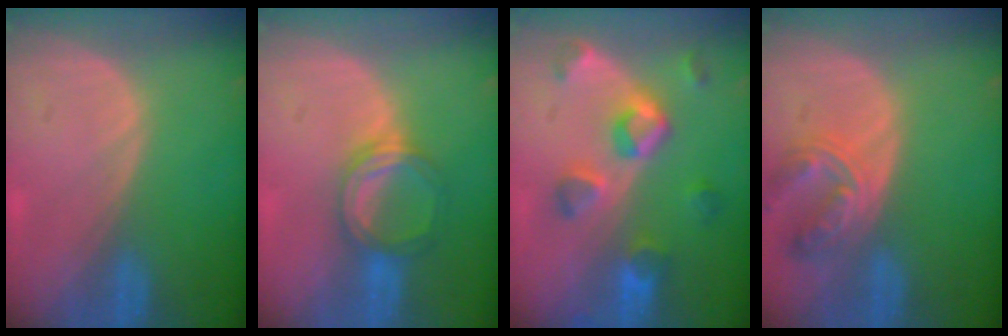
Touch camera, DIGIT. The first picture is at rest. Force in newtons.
{"total": 5.1, "press": 5.1, "slide": 0.3}
{"total": 7.3, "press": 7.1, "slide": 1.7}
{"total": 7.3, "press": 6.5, "slide": 3.4}